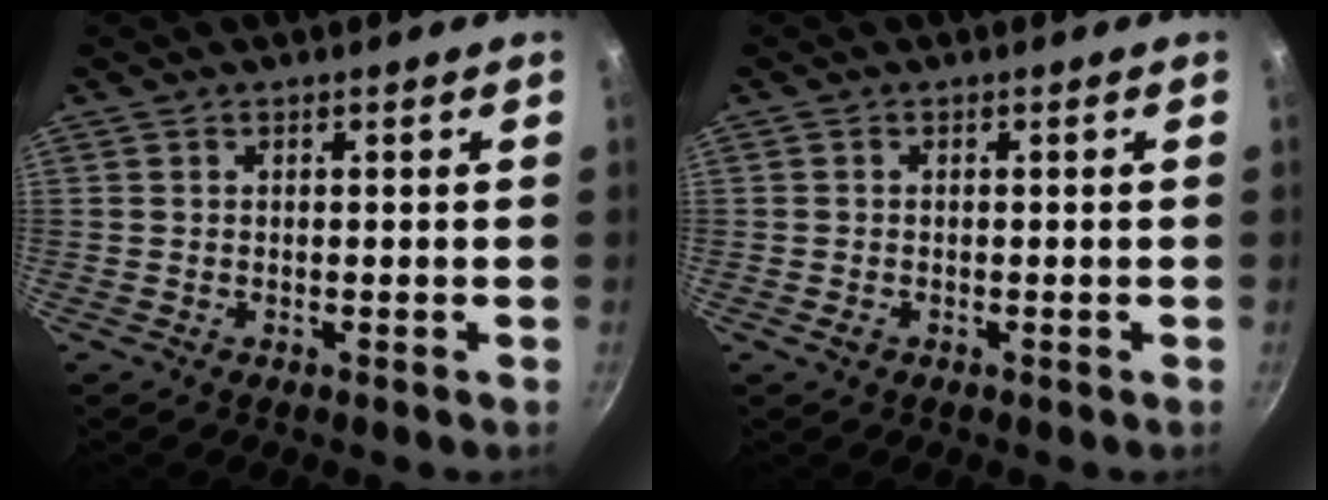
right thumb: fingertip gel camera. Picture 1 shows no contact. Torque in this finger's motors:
{"motor_torque": [-0.10, 0.07, -0.24, 0.07, 0.04]}